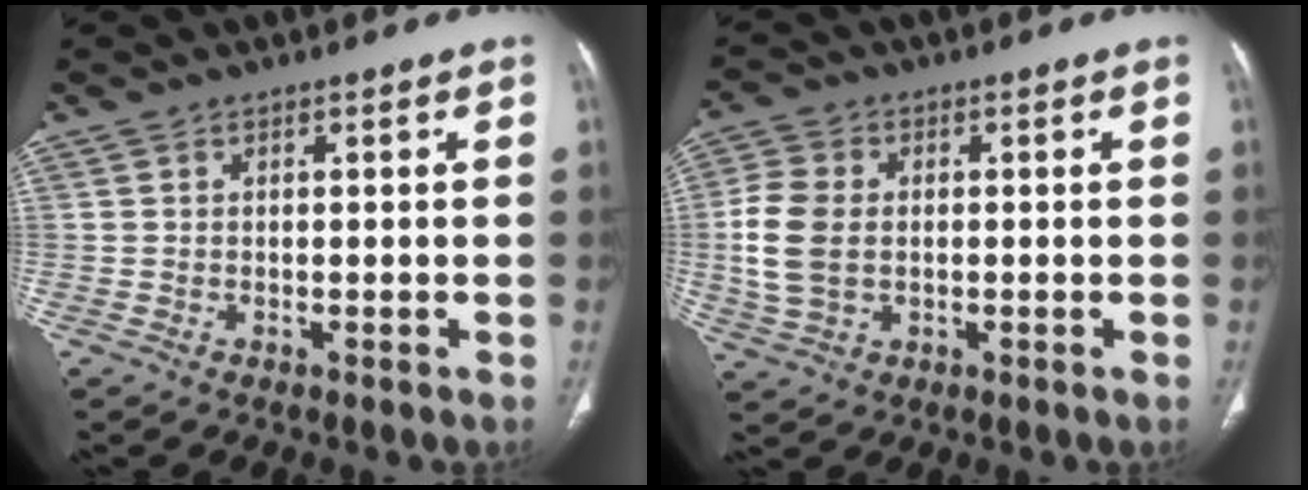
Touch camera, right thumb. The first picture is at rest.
{"total": 9.1, "force": [-0.2, 6.4, 6.4], "torque": [-0.145, 0.006, -0.003]}